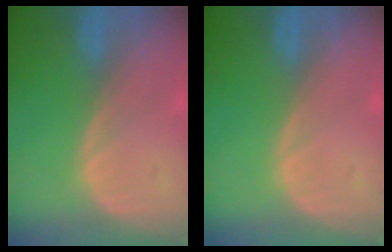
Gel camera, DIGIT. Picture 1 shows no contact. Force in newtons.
{"total": 0.0}